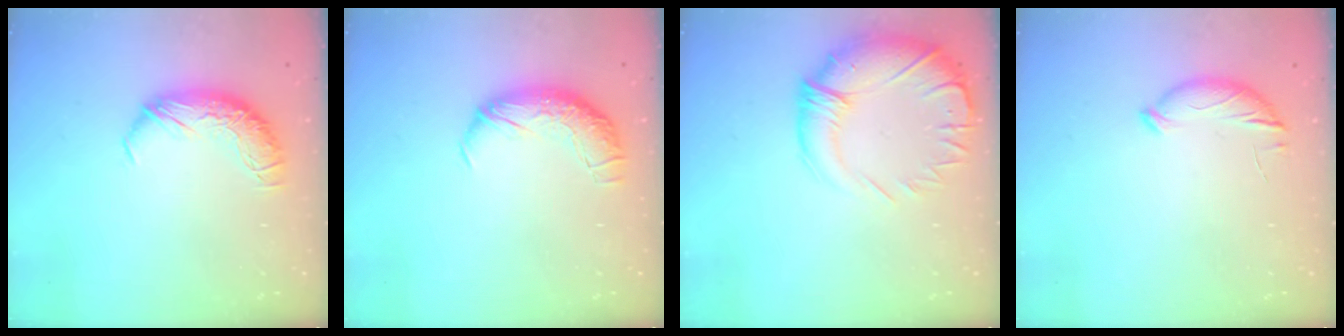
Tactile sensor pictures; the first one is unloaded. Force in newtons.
{"total": 2.5, "press": 1.3, "slide": 2.2}
{"total": 4.1, "press": 2.2, "slide": 3.4}
{"total": 6.3, "press": 6.3, "slide": 0.2}